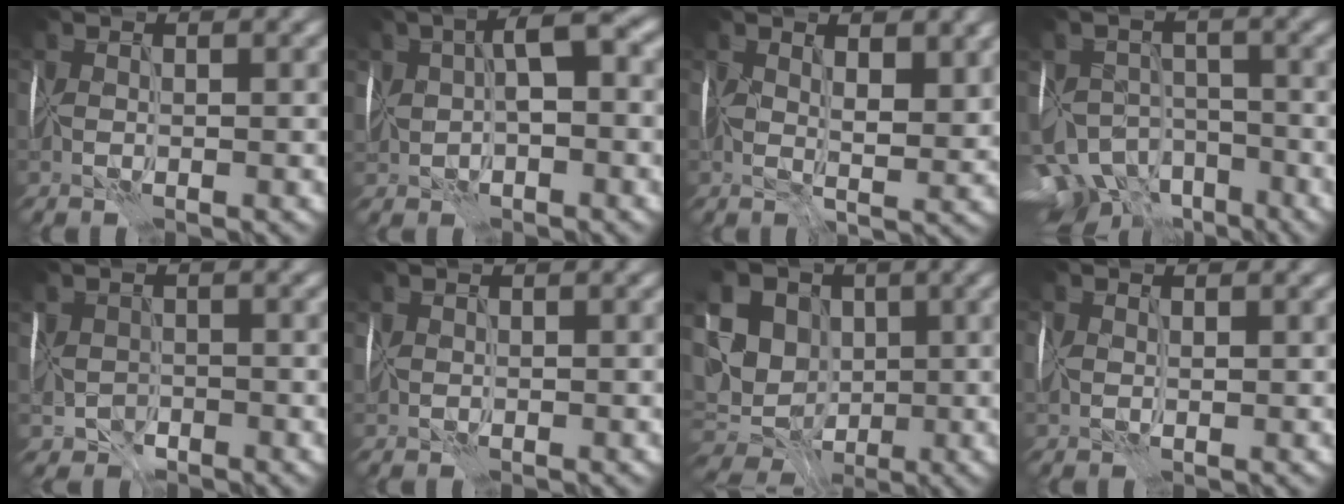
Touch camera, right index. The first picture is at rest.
{"total": 5.2, "force": [0.2, 3.0, 4.3], "torque": [-0.071, 0.017, 0.000]}
{"total": 4.1, "force": [1.7, 1.9, 3.3], "torque": [-0.050, -0.002, 0.029]}
{"total": 8.4, "force": [-6.7, 4.9, 1.7], "torque": [-0.015, -0.009, -0.105]}
{"total": 2.0, "force": [-1.6, 0.9, -0.6], "torque": [0.015, -0.006, -0.032]}
{"total": 1.4, "force": [0.2, 1.2, 0.8], "torque": [-0.006, -0.004, 0.007]}
{"total": 12.8, "force": [2.6, 11.2, 5.6], "torque": [-0.114, 0.009, 0.033]}
{"total": 2.4, "force": [0.7, 1.8, 1.4], "torque": [-0.017, 0.009, 0.014]}